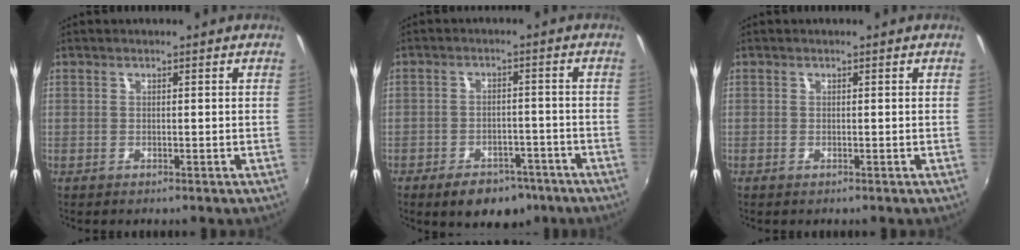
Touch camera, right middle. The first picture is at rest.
{"total": 9.2, "force": [-6.3, 5.3, 4.1], "torque": [-0.089, 0.006, -0.077]}
{"total": 0.0}